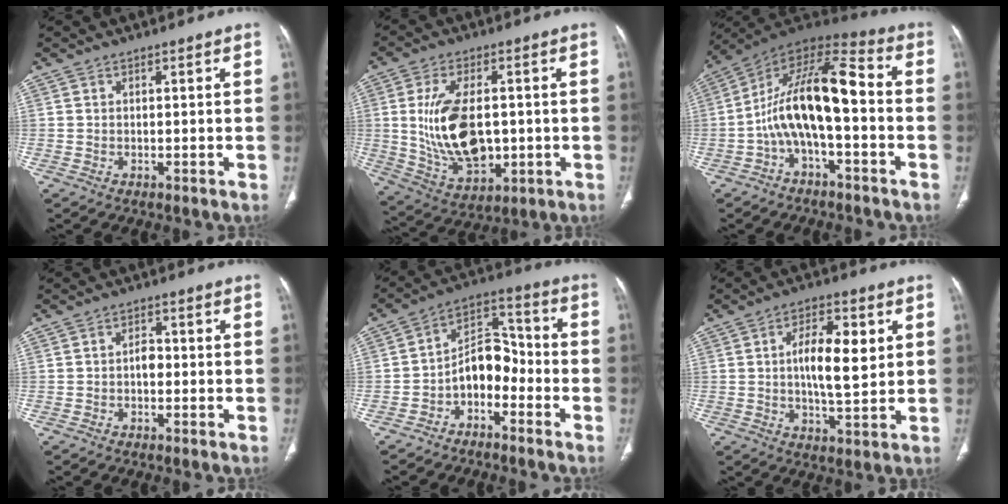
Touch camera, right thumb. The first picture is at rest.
{"total": 15.5, "force": [0.2, 8.8, 12.8], "torque": [-0.225, -0.009, 0.021]}
{"total": 16.2, "force": [-2.6, 6.7, 14.6], "torque": [-0.246, 0.073, -0.051]}
{"total": 2.3, "force": [-0.5, 1.5, 1.7], "torque": [-0.015, 0.011, -0.012]}
{"total": 9.3, "force": [-3.7, 6.1, 6.0], "torque": [-0.071, 0.064, -0.075]}
{"total": 10.7, "force": [2.0, 4.2, 9.6], "torque": [-0.145, -0.006, 0.032]}